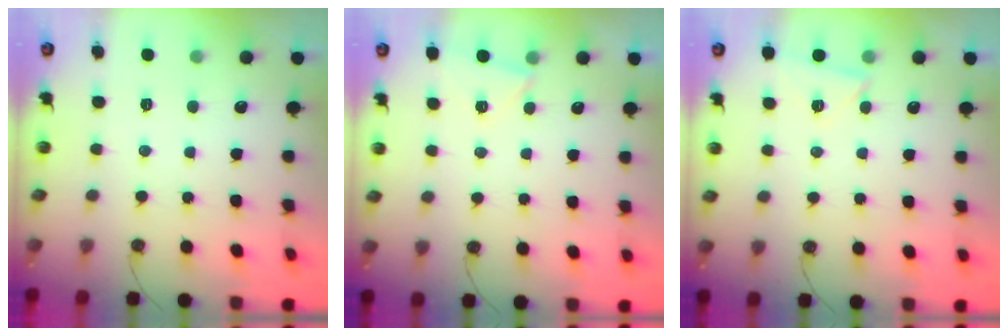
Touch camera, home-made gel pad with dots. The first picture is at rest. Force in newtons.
{"total": 3.7, "press": 2.6, "slide": 2.6}
{"total": 3.7, "press": 3.7, "slide": 0.3}